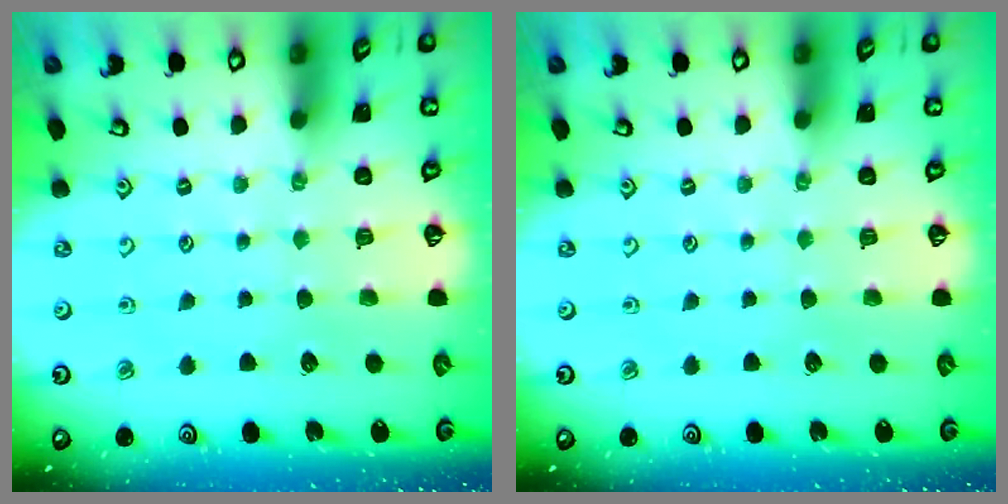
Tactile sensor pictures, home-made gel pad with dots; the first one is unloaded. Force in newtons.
{"total": 0.0}